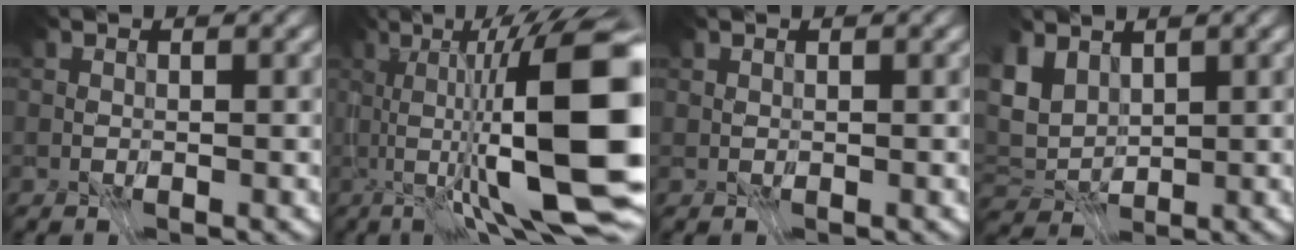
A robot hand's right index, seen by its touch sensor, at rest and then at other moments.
{"total": 11.9, "force": [-2.6, -0.9, 11.6], "torque": [-0.148, -0.001, -0.030]}
{"total": 0.5, "force": [0.4, 0.3, 0.2], "torque": [-0.012, 0.001, 0.013]}
{"total": 1.3, "force": [0.5, 0.1, 1.1], "torque": [-0.048, -0.008, 0.035]}